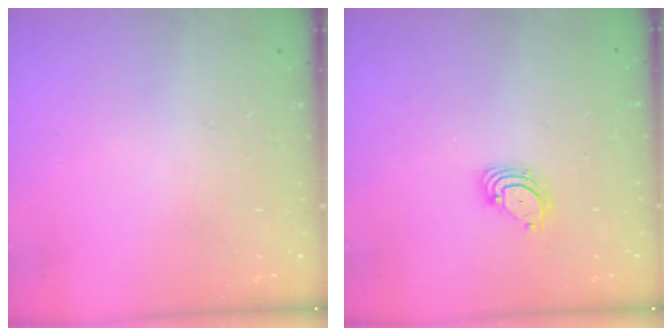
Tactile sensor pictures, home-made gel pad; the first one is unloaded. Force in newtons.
{"total": 3.2, "press": 3.2, "slide": 0.3}